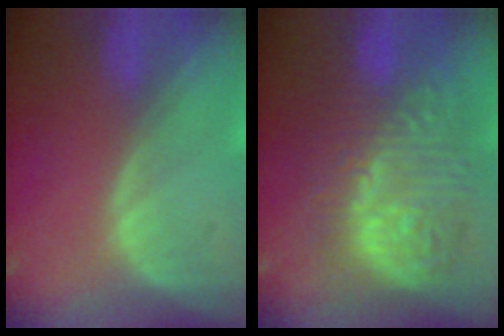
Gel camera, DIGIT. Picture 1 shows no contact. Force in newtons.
{"total": 13.3, "press": 13.3, "slide": 1.2}